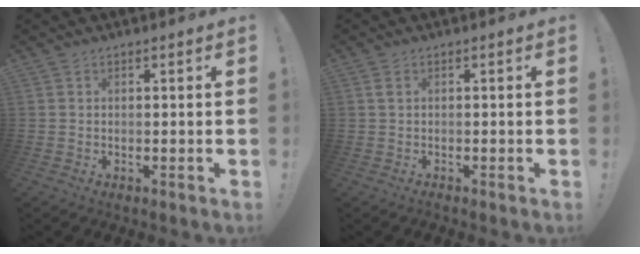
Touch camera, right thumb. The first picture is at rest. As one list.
[{"total": 0.7, "force": [0.0, 0.4, 0.6], "torque": [-0.011, 0.002, 0.000]}]